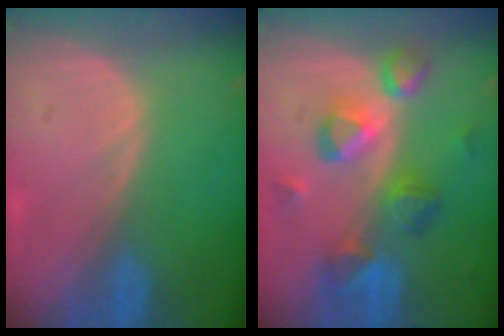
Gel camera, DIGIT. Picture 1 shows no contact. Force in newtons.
{"total": 9.4, "press": 8.1, "slide": 4.7}